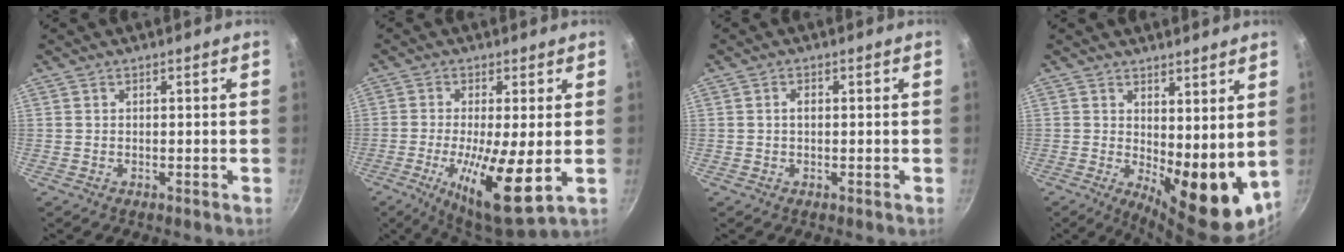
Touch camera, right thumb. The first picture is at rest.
{"total": 13.9, "force": [-2.5, 3.2, 13.3], "torque": [-0.234, -0.015, -0.040]}
{"total": 1.2, "force": [0.1, 0.8, 0.9], "torque": [-0.015, 0.004, 0.001]}
{"total": 12.5, "force": [2.2, 5.3, 11.1], "torque": [-0.122, -0.032, 0.045]}